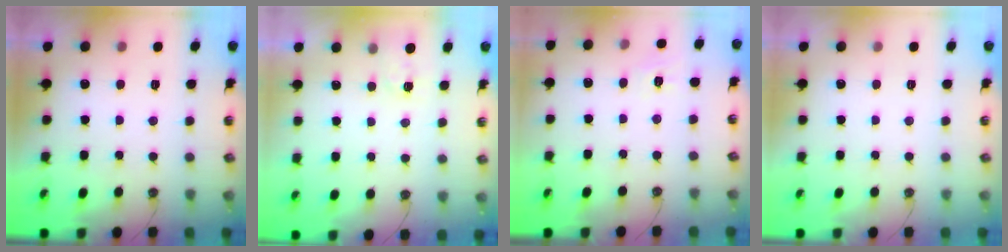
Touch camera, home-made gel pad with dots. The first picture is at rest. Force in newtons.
{"total": 2.7, "press": 2.6, "slide": 0.4}
{"total": 3.0, "press": 3.0, "slide": 0.1}
{"total": 0.0}